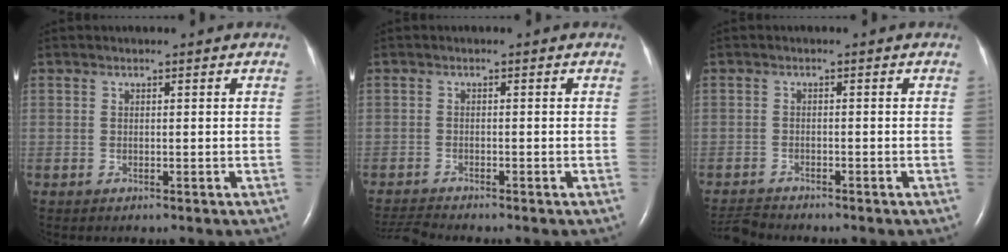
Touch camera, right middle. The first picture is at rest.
{"total": 2.9, "force": [-2.7, -1.0, 0.1], "torque": [-0.011, -0.021, -0.053]}
{"total": 2.9, "force": [-2.9, -0.2, 0.0], "torque": [-0.002, -0.018, -0.052]}